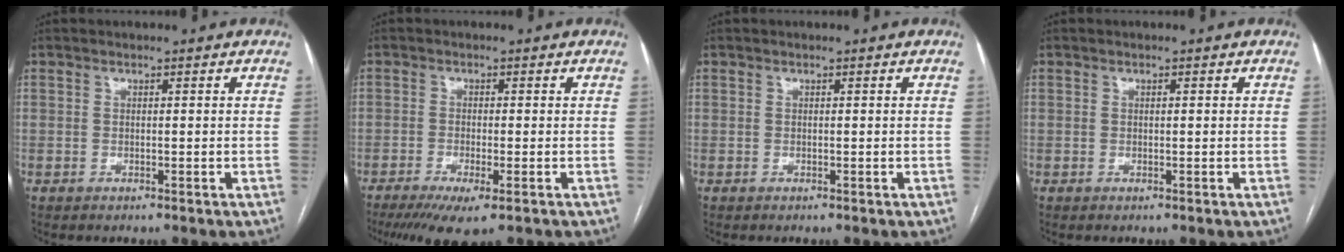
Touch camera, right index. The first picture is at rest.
{"total": 6.7, "force": [-4.2, 1.0, 5.2], "torque": [-0.083, -0.018, -0.067]}
{"total": 0.0}
{"total": 0.0}